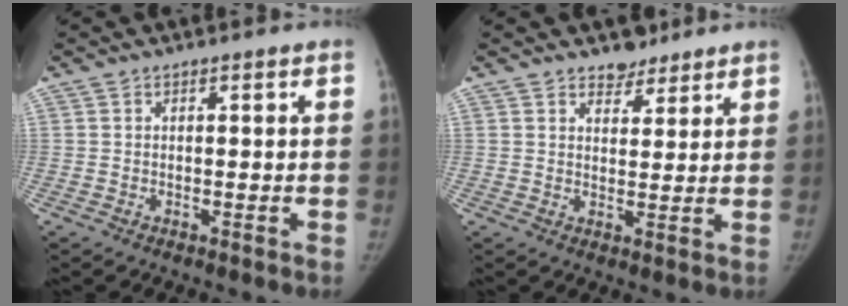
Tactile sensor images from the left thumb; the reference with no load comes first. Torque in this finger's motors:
{"motor_torque": [-0.31, -0.18, -0.17, 0.39, -0.05]}